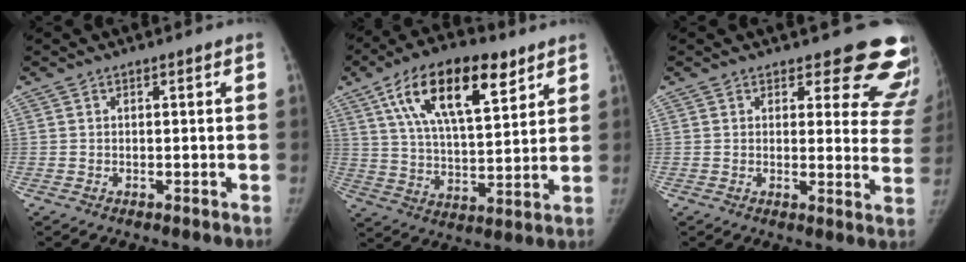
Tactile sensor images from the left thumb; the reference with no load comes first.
{"total": 19.1, "force": [9.7, 8.1, 14.3], "torque": [-0.218, -0.024, 0.171]}
{"total": 14.2, "force": [12.2, 5.5, 4.7], "torque": [0.006, -0.094, 0.110]}